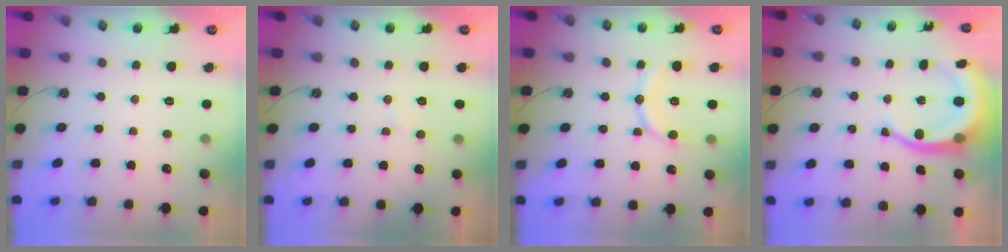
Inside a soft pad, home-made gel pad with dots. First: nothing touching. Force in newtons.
{"total": 2.8, "press": 2.8, "slide": 0.3}
{"total": 11.7, "press": 11.6, "slide": 1.2}
{"total": 11.1, "press": 10.9, "slide": 2.0}